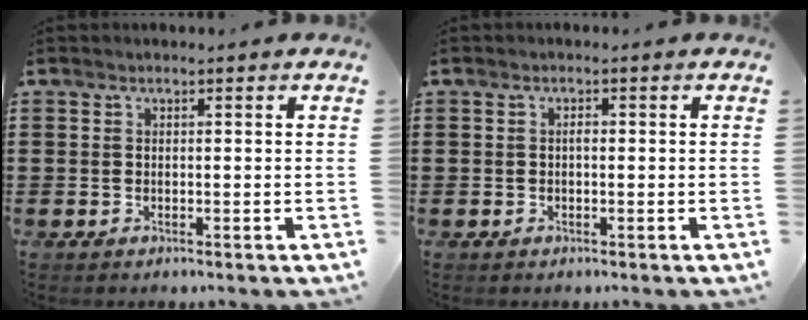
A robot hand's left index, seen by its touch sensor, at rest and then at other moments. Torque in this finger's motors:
{"motor_torque": [0.17, 0.07, 0.03, 0.01]}